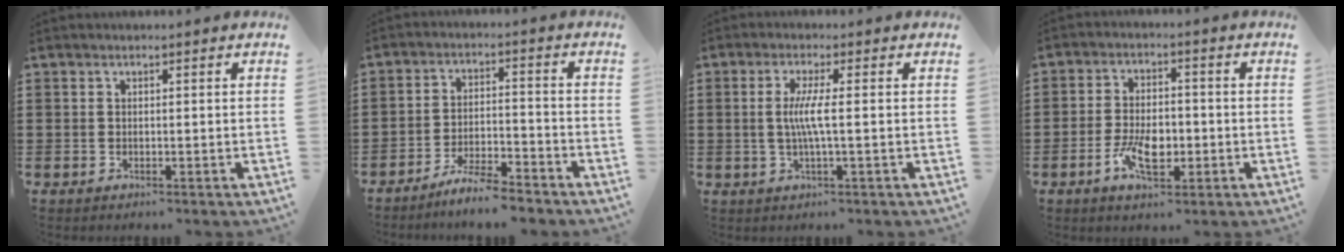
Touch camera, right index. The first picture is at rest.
{"total": 5.7, "force": [-5.4, 0.0, 2.0], "torque": [-0.048, -0.005, -0.106]}
{"total": 4.4, "force": [-0.2, 0.0, 4.4], "torque": [-0.089, -0.010, -0.008]}
{"total": 6.6, "force": [-2.1, 3.4, 5.3], "torque": [-0.107, 0.004, -0.037]}